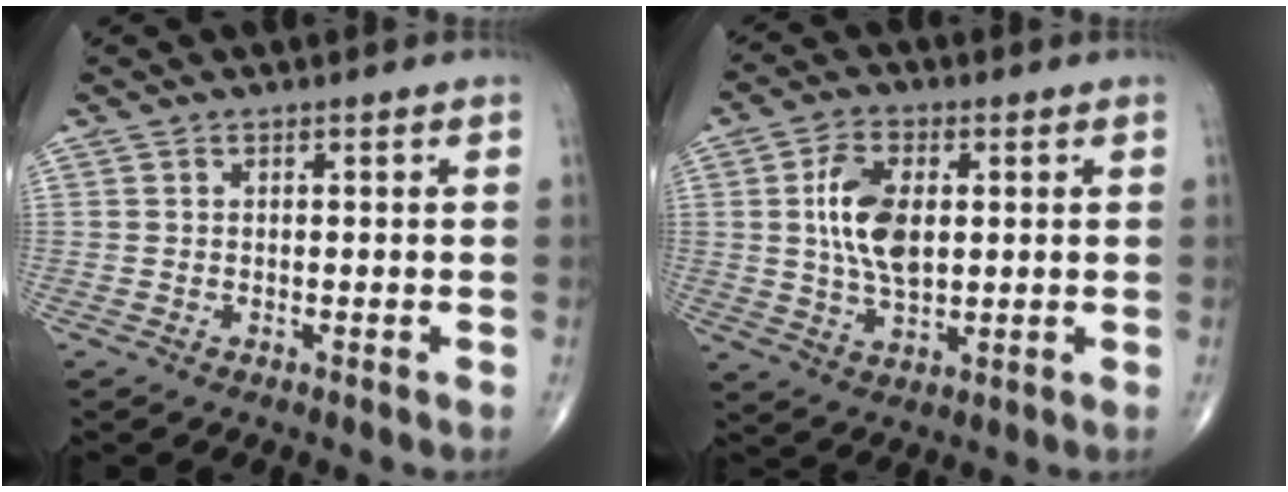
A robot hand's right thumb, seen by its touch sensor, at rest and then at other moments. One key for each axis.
{"total": 10.3, "fx": 1.5, "fy": 5.7, "fz": 8.4, "tx": -0.153, "ty": -0.004, "tz": 0.033}